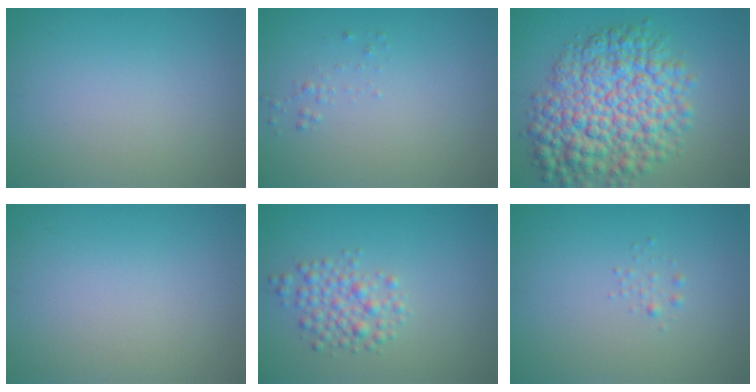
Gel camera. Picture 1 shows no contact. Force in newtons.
{"total": 0.6, "press": 0.6, "slide": 0.1}
{"total": 10.0, "press": 10.0, "slide": 0.3}
{"total": 0.0}
{"total": 2.7, "press": 2.7, "slide": 0.1}
{"total": 0.7, "press": 0.7, "slide": 0.0}